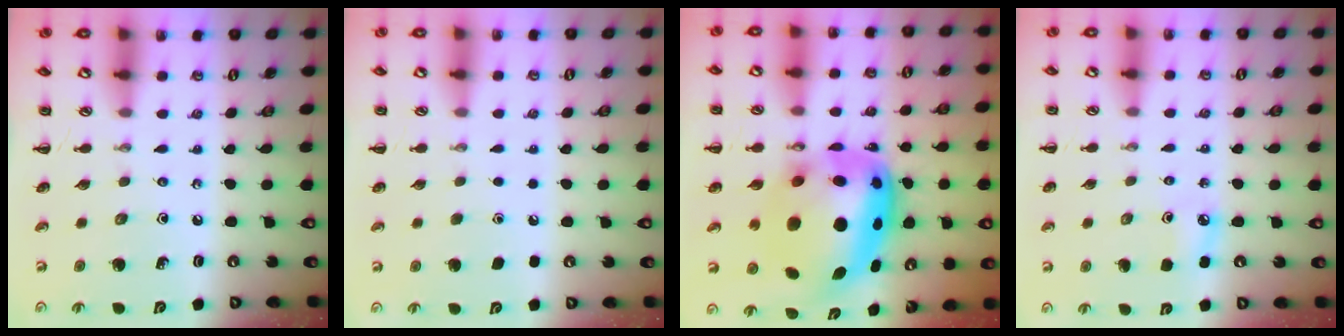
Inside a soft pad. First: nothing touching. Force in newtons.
{"total": 1.7, "press": 1.7, "slide": 0.1}
{"total": 17.3, "press": 16.7, "slide": 4.5}
{"total": 3.9, "press": 3.7, "slide": 1.3}